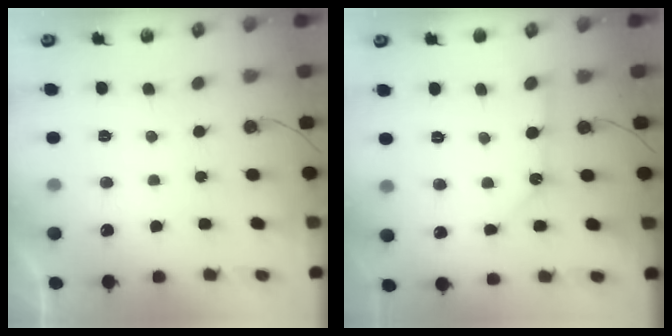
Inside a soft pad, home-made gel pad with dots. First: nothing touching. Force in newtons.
{"total": 8.1, "press": 8.1, "slide": 0.3}